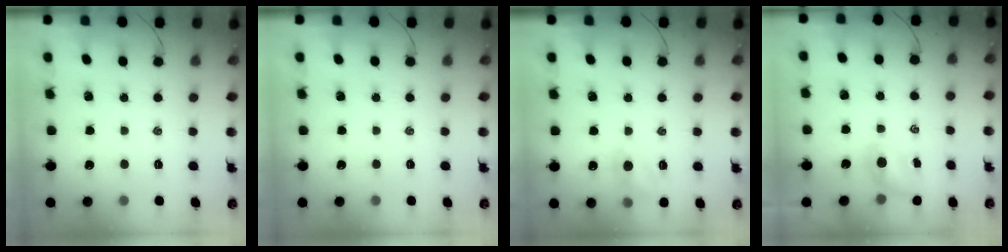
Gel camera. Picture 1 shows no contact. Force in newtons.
{"total": 0.0}
{"total": 6.2, "press": 6.1, "slide": 1.2}
{"total": 4.1, "press": 4.1, "slide": 0.8}